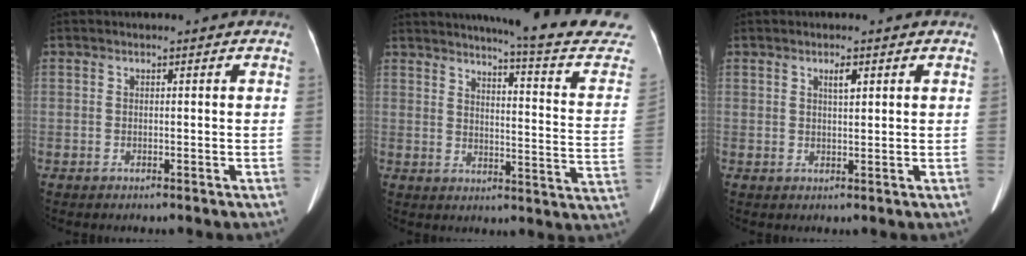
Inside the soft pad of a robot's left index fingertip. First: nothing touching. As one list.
[{"total": 20.7, "force": [18.9, 0.0, 8.6], "torque": [-0.112, -0.096, 0.213]}, {"total": 1.5, "force": [0.7, 0.4, 1.3], "torque": [-0.020, -0.004, 0.012]}]